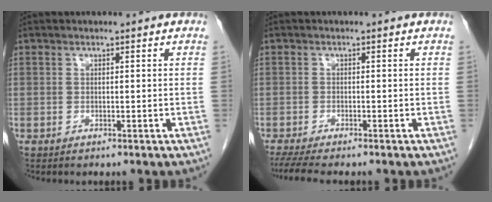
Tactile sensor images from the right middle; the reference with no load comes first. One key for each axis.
{"total": 5.3, "fx": -4.5, "fy": 0.3, "fz": 2.8, "tx": -0.044, "ty": -0.014, "tz": -0.073}